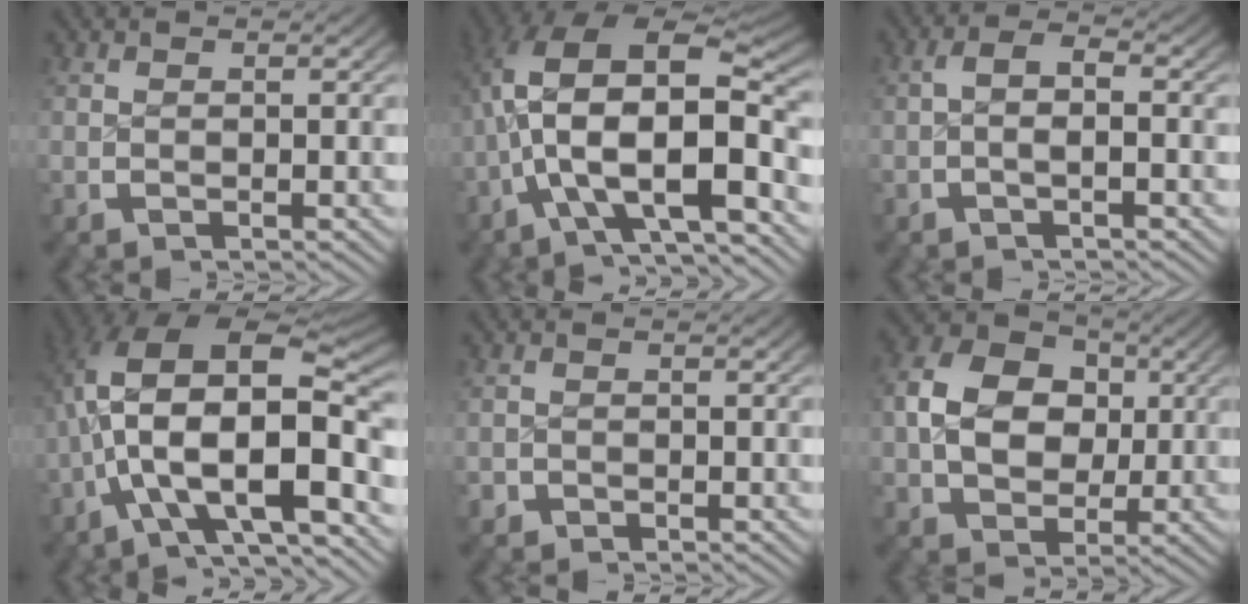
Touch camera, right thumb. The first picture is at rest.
{"total": 14.3, "force": [-0.5, 8.9, 11.2], "torque": [-0.221, -0.036, -0.003]}
{"total": 2.9, "force": [0.0, 1.3, 2.6], "torque": [-0.044, 0.007, -0.011]}
{"total": 16.2, "force": [-0.7, 9.9, 12.8], "torque": [-0.252, -0.043, -0.001]}
{"total": 1.1, "force": [-0.7, 0.7, -0.1], "torque": [0.001, -0.007, -0.013]}
{"total": 9.9, "force": [0.8, 7.7, 6.2], "torque": [-0.128, -0.023, 0.024]}